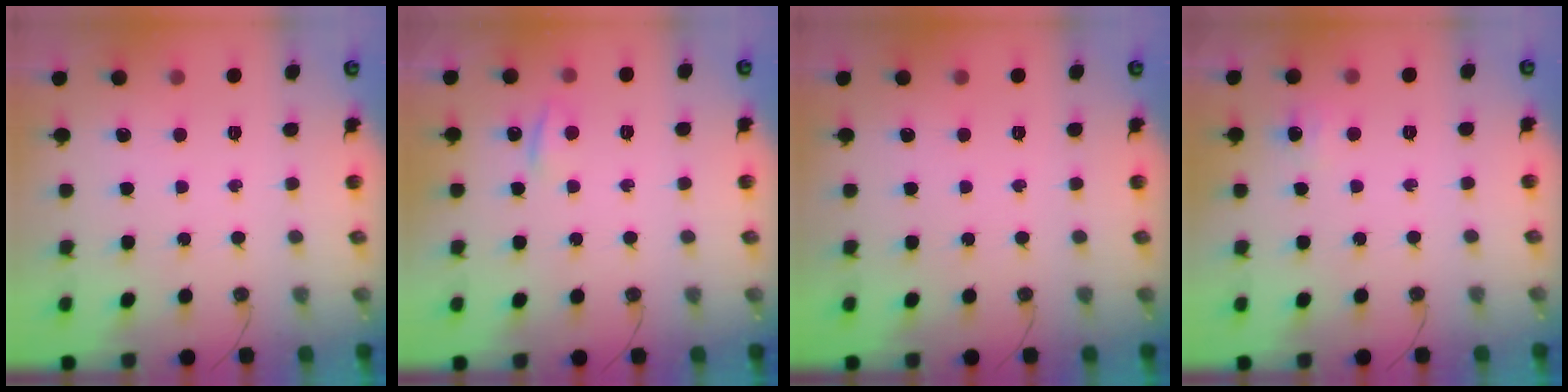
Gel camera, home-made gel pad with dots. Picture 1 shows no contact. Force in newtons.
{"total": 3.7, "press": 3.6, "slide": 0.6}
{"total": 0.0}
{"total": 3.2, "press": 3.2, "slide": 0.6}